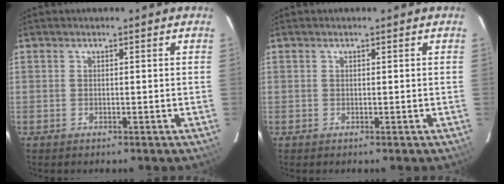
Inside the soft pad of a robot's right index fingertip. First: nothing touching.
{"total": 0.0}